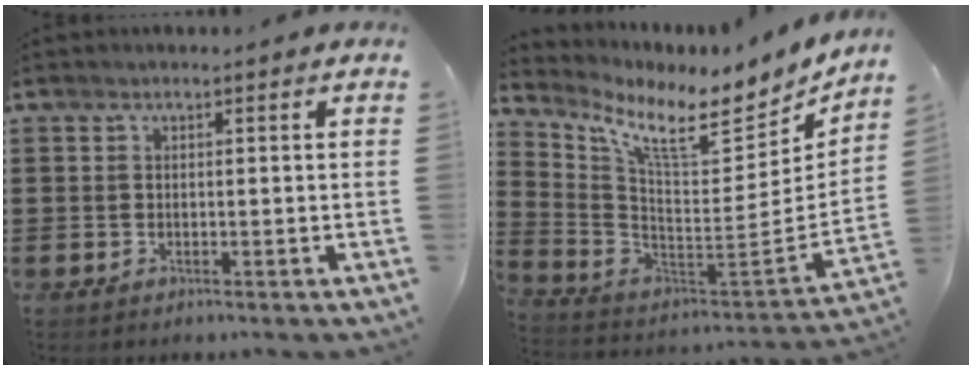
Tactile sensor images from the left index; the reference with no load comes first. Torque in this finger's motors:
{"motor_torque": [0.88, -1.26, 0.22, 0.18]}